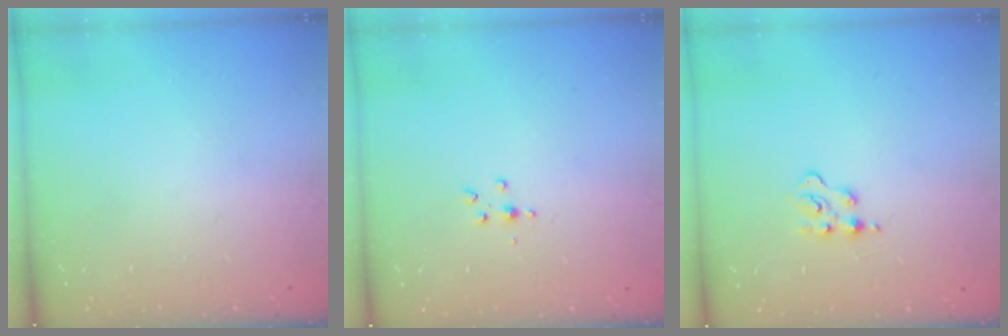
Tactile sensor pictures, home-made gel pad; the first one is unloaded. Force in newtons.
{"total": 3.0, "press": 2.9, "slide": 0.4}
{"total": 2.4, "press": 2.4, "slide": 0.3}